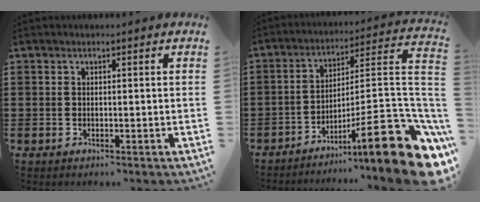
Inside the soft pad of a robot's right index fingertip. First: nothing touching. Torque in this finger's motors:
{"motor_torque": [2.06, -0.08, 1.05, 0.13]}